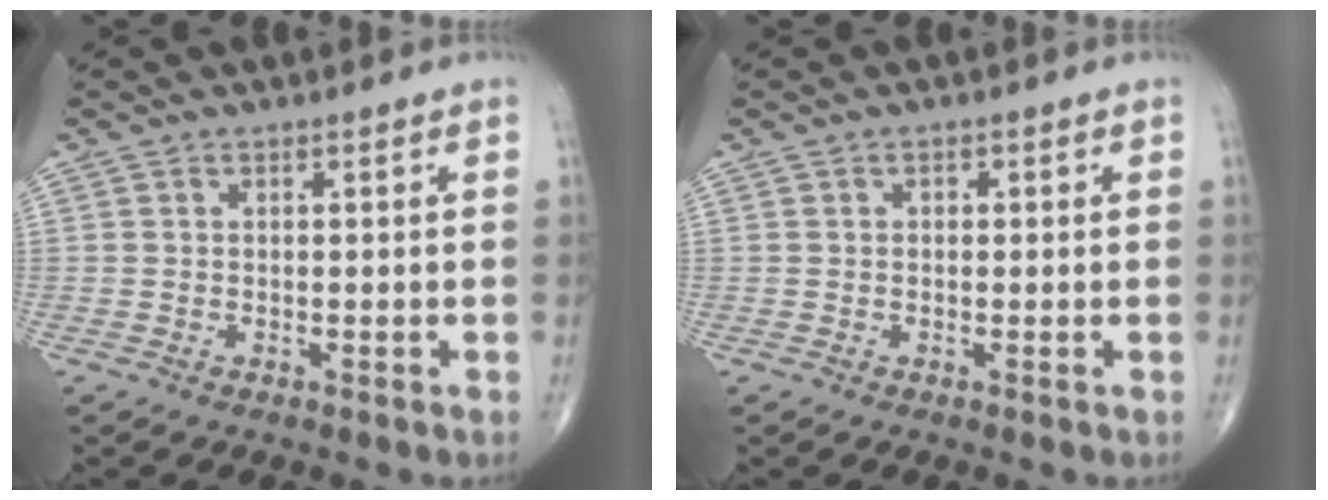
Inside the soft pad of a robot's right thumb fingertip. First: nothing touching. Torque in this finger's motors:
{"motor_torque": [-0.10, 0.28, -0.15, -0.09, 0.00]}